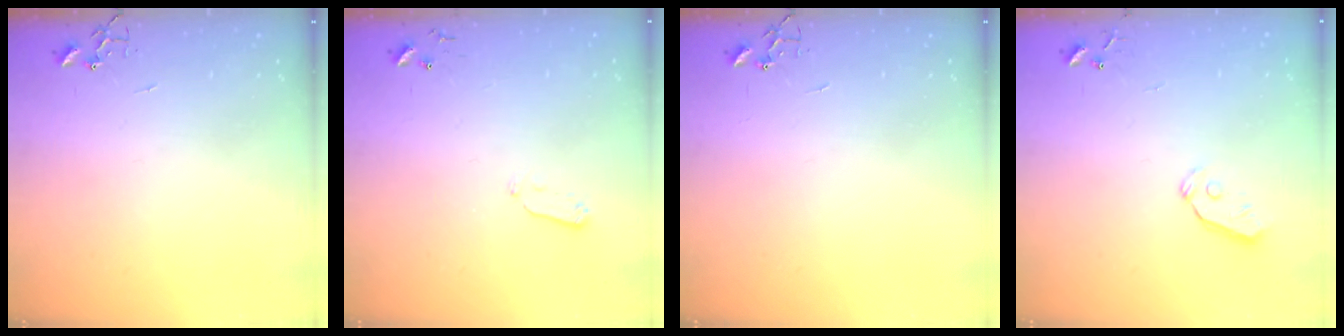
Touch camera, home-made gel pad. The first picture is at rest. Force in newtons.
{"total": 4.0, "press": 3.9, "slide": 0.9}
{"total": 0.0}
{"total": 3.0, "press": 3.0, "slide": 0.3}